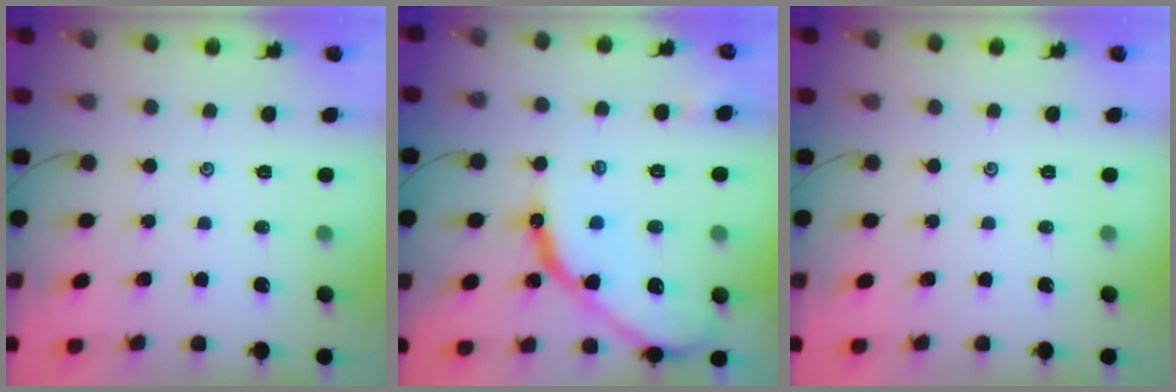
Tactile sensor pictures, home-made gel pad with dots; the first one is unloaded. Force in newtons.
{"total": 14.6, "press": 14.5, "slide": 1.1}
{"total": 0.0}